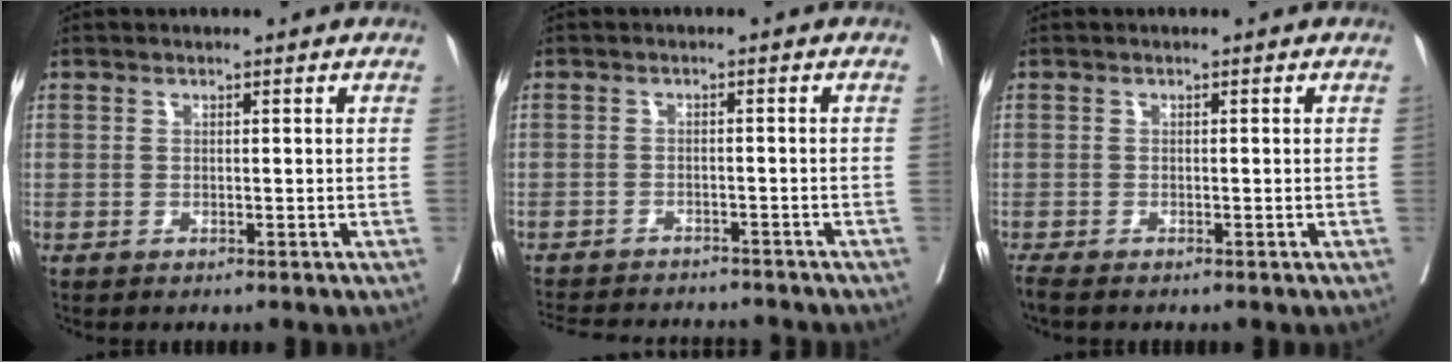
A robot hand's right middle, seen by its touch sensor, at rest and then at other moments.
{"total": 12.4, "force": [-11.5, 2.6, 3.7], "torque": [-0.076, -0.002, -0.153]}
{"total": 1.7, "force": [-1.6, 0.1, 0.8], "torque": [-0.023, -0.009, -0.029]}